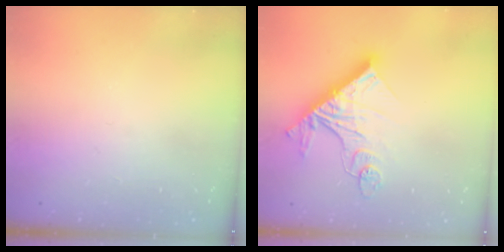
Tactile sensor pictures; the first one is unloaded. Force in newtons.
{"total": 15.4, "press": 15.3, "slide": 0.9}